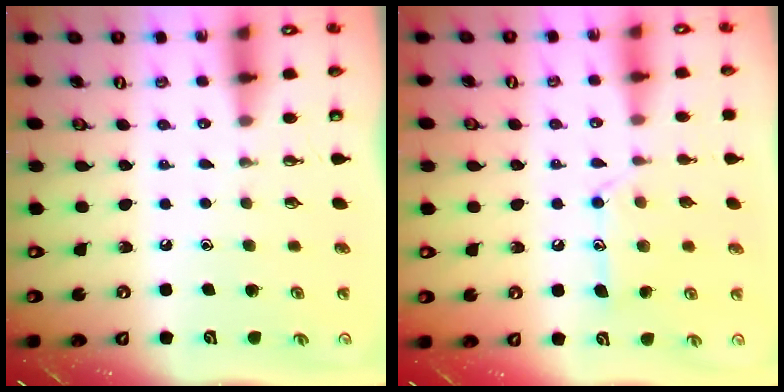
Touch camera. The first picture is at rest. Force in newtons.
{"total": 12.8, "press": 12.8, "slide": 0.8}